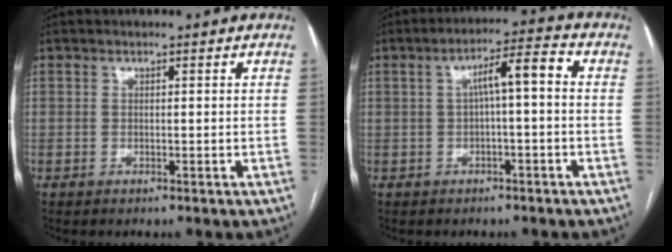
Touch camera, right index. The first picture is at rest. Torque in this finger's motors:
{"motor_torque": [0.54, -0.11, 0.32, 0.04]}